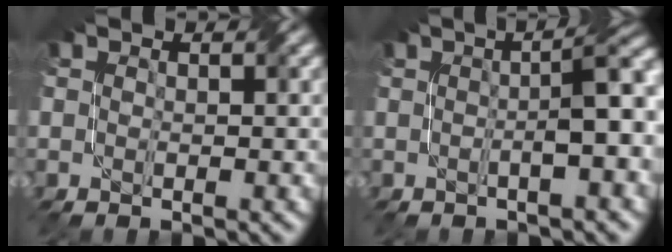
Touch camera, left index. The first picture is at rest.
{"total": 5.0, "force": [0.2, 0.9, 4.9], "torque": [-0.066, 0.017, -0.001]}